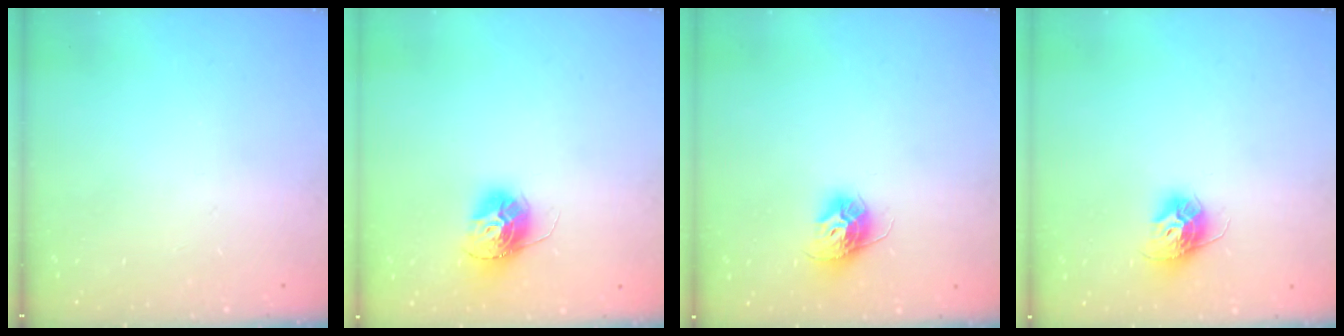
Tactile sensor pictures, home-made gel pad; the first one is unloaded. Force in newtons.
{"total": 13.4, "press": 13.4, "slide": 1.2}
{"total": 10.4, "press": 10.4, "slide": 0.5}
{"total": 10.4, "press": 10.4, "slide": 0.5}